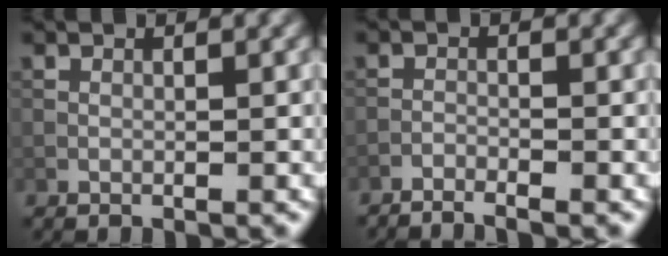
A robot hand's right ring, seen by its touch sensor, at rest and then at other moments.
{"total": 2.2, "force": [-2.1, 0.1, 0.8], "torque": [-0.022, -0.005, -0.041]}